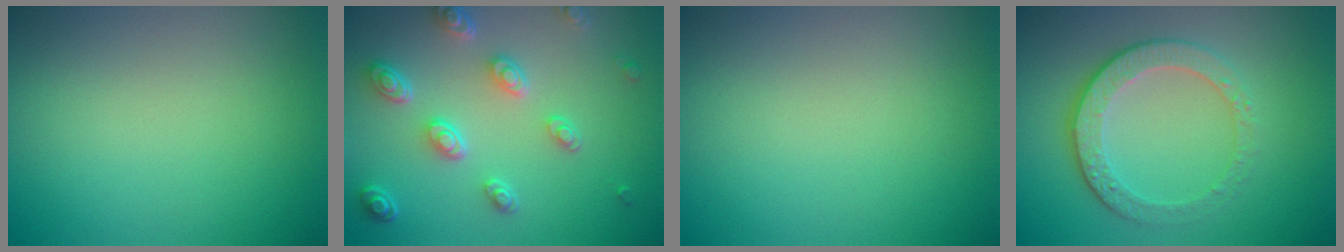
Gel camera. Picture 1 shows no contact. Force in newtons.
{"total": 4.6, "press": 3.7, "slide": 2.8}
{"total": 0.0}
{"total": 4.6, "press": 3.4, "slide": 3.2}